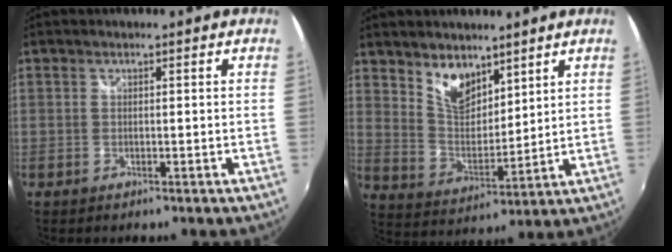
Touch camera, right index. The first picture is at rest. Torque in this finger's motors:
{"motor_torque": [0.21, 0.21, 0.24, 0.04]}